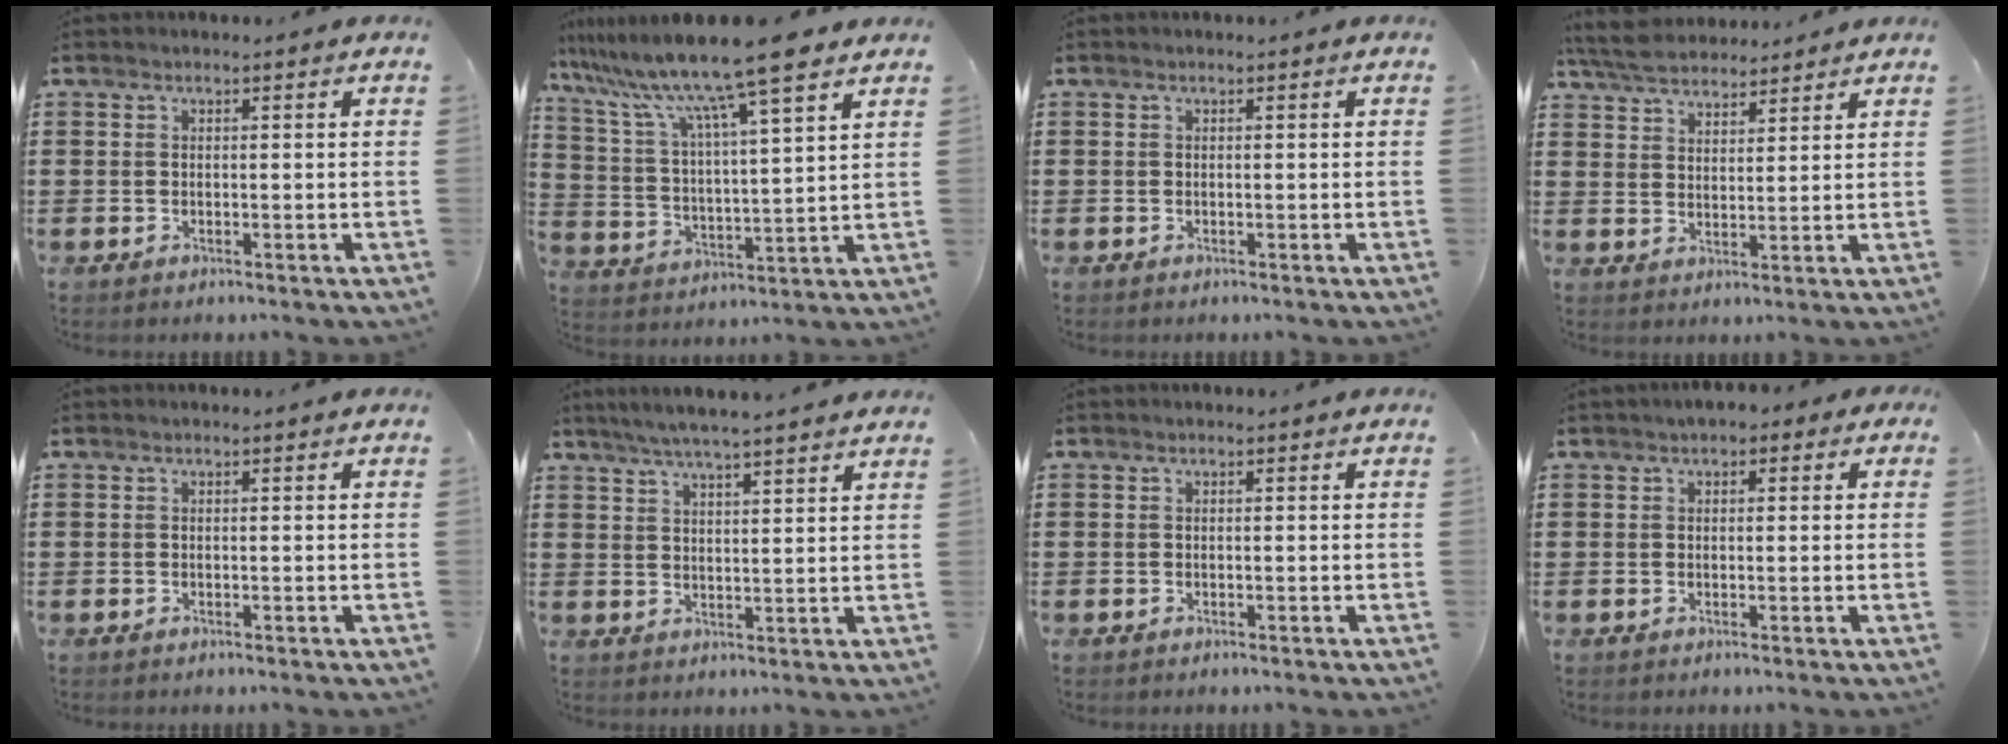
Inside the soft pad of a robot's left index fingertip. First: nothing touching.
{"total": 11.4, "force": [9.3, -0.7, 6.4], "torque": [-0.161, -0.055, 0.150]}
{"total": 0.0}
{"total": 5.5, "force": [5.1, 1.6, 1.4], "torque": [-0.047, -0.008, 0.095]}
{"total": 0.0}
{"total": 4.4, "force": [4.1, -0.5, 1.5], "torque": [-0.042, -0.013, 0.073]}
{"total": 0.0}
{"total": 1.3, "force": [0.4, 1.0, 0.8], "torque": [-0.019, 0.009, 0.007]}